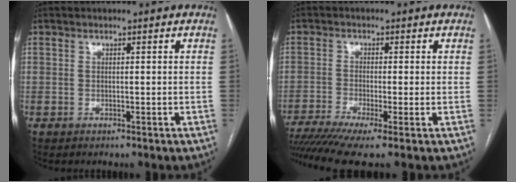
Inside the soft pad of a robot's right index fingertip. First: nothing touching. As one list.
[{"total": 10.5, "force": [-7.5, 0.4, 7.3], "torque": [-0.128, -0.013, -0.126]}]